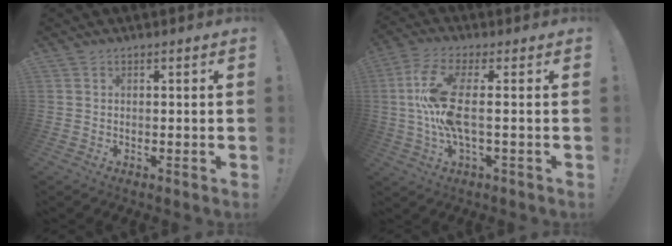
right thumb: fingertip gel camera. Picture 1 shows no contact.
{"total": 13.4, "force": [0.5, 3.9, 12.9], "torque": [-0.261, -0.009, 0.005]}